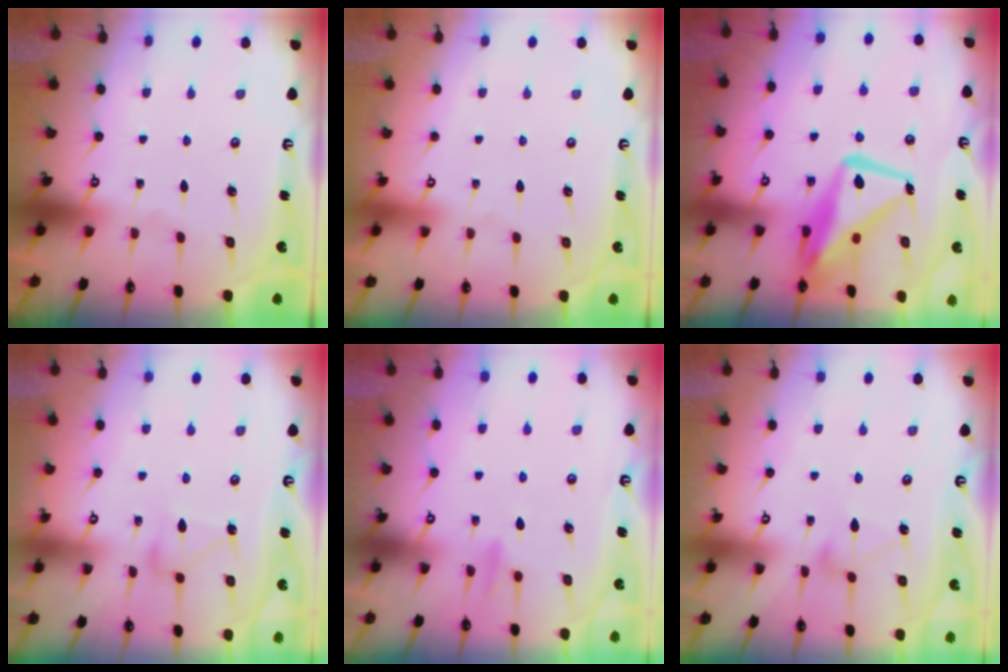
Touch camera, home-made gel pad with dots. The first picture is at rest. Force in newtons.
{"total": 3.9, "press": 3.9, "slide": 0.1}
{"total": 14.8, "press": 14.7, "slide": 1.5}
{"total": 11.1, "press": 11.1, "slide": 0.5}
{"total": 8.7, "press": 8.6, "slide": 1.3}
{"total": 7.0, "press": 6.9, "slide": 0.4}